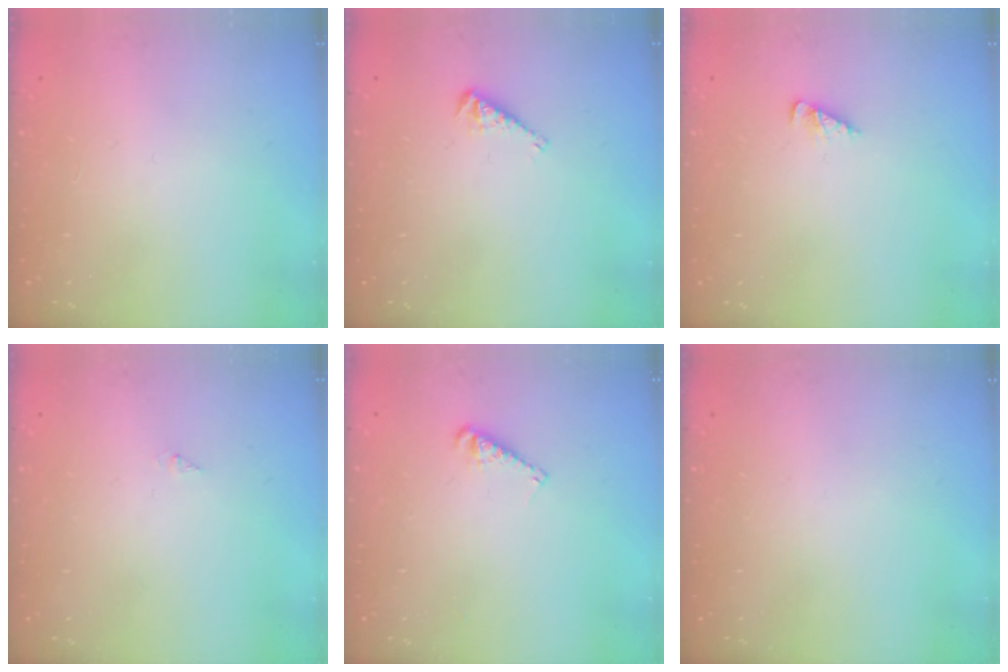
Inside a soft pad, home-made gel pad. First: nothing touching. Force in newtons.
{"total": 3.4, "press": 3.3, "slide": 0.6}
{"total": 2.1, "press": 2.1, "slide": 0.3}
{"total": 0.0}
{"total": 4.9, "press": 4.8, "slide": 0.7}
{"total": 0.0}